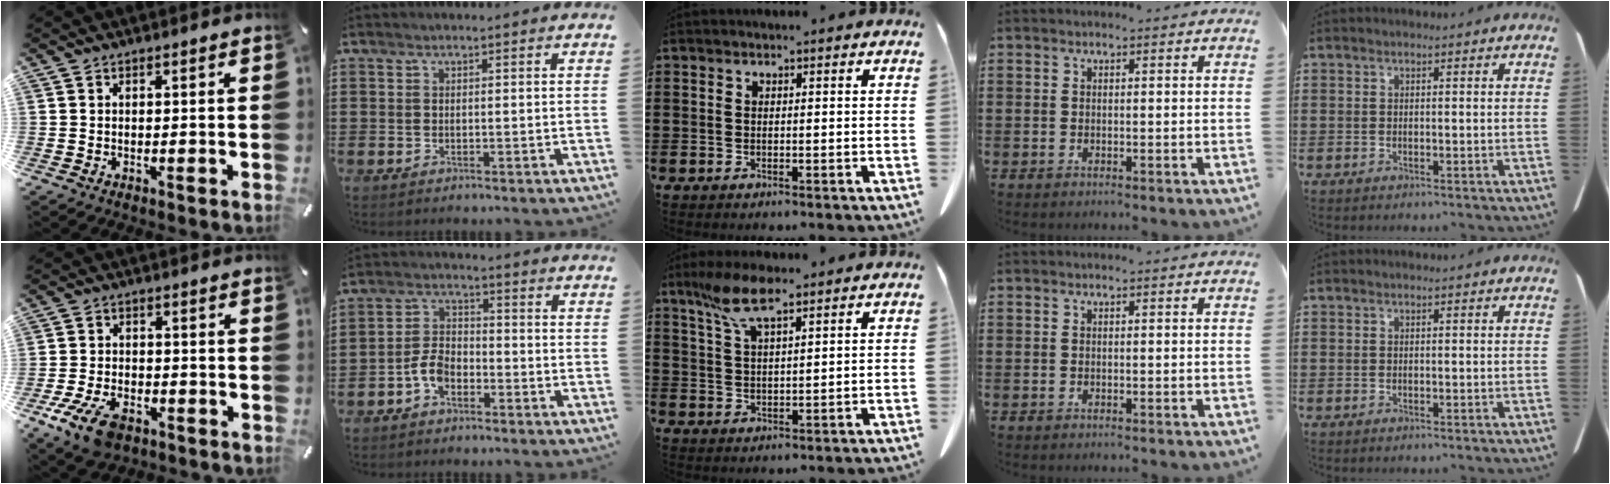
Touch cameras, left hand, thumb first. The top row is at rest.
{"thumb": {"total": 9.2, "force": [-5.2, 5.1, 5.5], "torque": [-0.126, 0.015, -0.097]}, "index": {"total": 4.7, "force": [-2.7, 2.6, 2.9], "torque": [-0.072, 0.006, -0.057]}, "middle": {"total": 7.1, "force": [4.8, 1.7, 5.0], "torque": [-0.110, -0.004, 0.088]}}